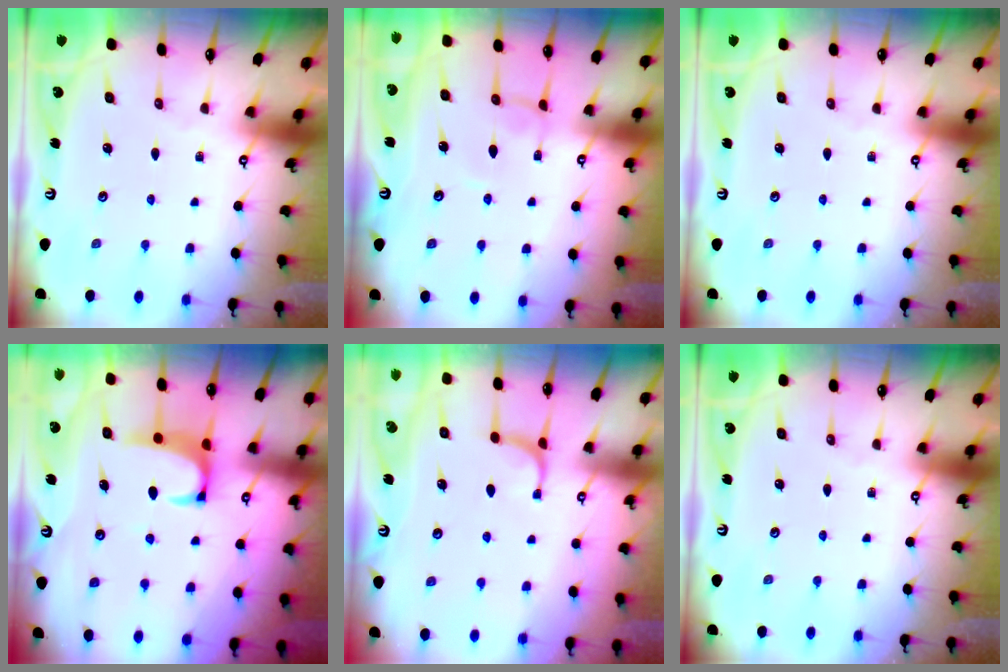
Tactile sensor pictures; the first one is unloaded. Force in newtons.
{"total": 2.0, "press": 2.0, "slide": 0.2}
{"total": 0.0}
{"total": 1.9, "press": 1.7, "slide": 0.8}
{"total": 2.1, "press": 2.0, "slide": 0.6}
{"total": 0.0}